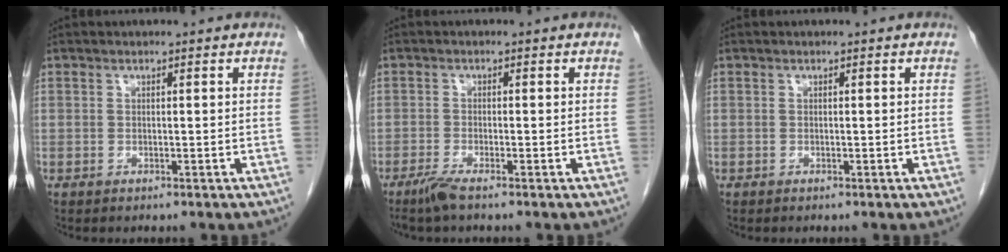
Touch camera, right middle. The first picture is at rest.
{"total": 2.4, "force": [-1.8, -0.2, 1.5], "torque": [-0.040, -0.007, -0.041]}
{"total": 0.0}